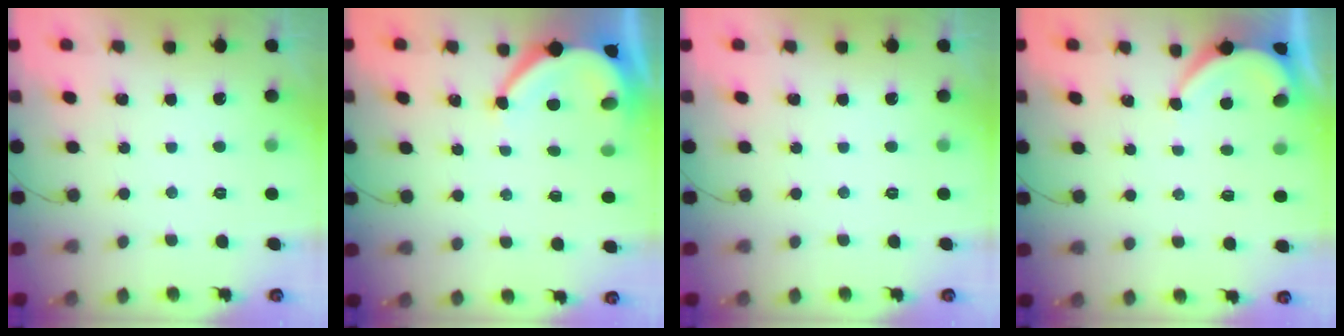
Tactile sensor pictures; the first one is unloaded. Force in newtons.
{"total": 6.6, "press": 6.6, "slide": 0.6}
{"total": 0.0}
{"total": 2.6, "press": 2.6, "slide": 0.3}